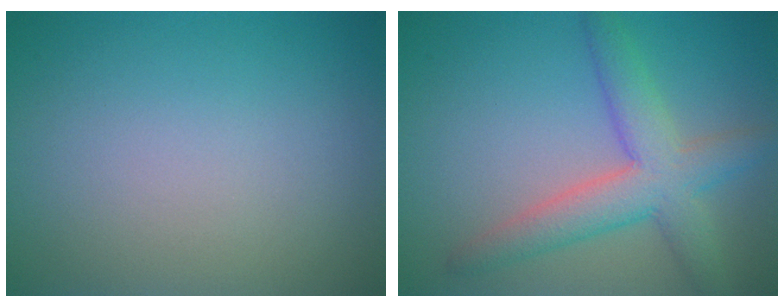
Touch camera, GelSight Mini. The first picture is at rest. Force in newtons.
{"total": 5.5, "press": 5.5, "slide": 0.2}